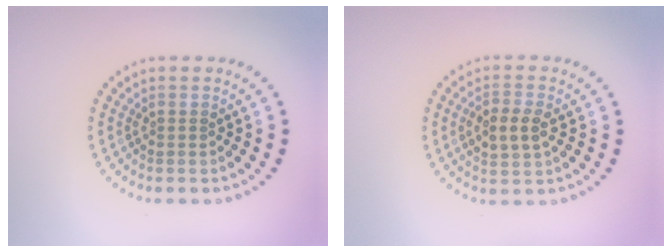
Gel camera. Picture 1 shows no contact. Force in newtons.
{"total": 3.0, "press": 3.0, "slide": 0.4}